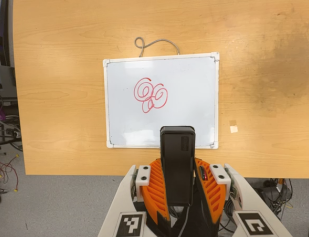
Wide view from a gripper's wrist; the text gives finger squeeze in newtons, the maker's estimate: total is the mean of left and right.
{"total": 4.6, "left": 3.2, "right": 6.0}